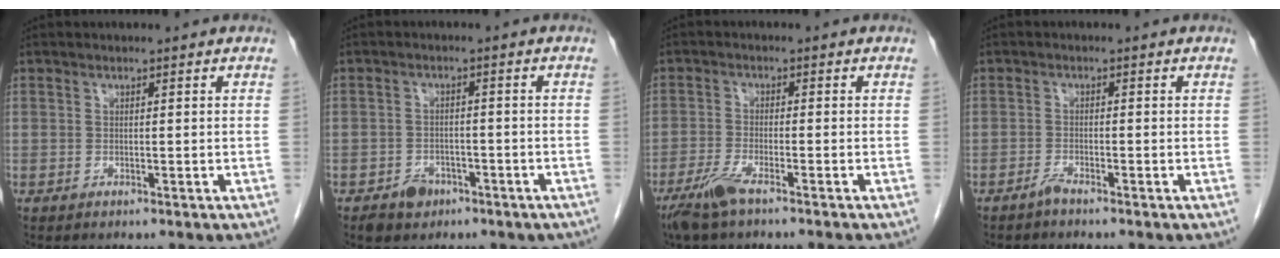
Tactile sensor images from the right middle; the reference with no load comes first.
{"total": 4.2, "force": [-2.6, 3.0, 1.4], "torque": [-0.019, 0.007, -0.030]}
{"total": 4.6, "force": [-3.5, 0.1, 3.1], "torque": [-0.067, -0.011, -0.071]}
{"total": 1.3, "force": [-1.2, -0.1, 0.5], "torque": [-0.013, -0.001, -0.024]}